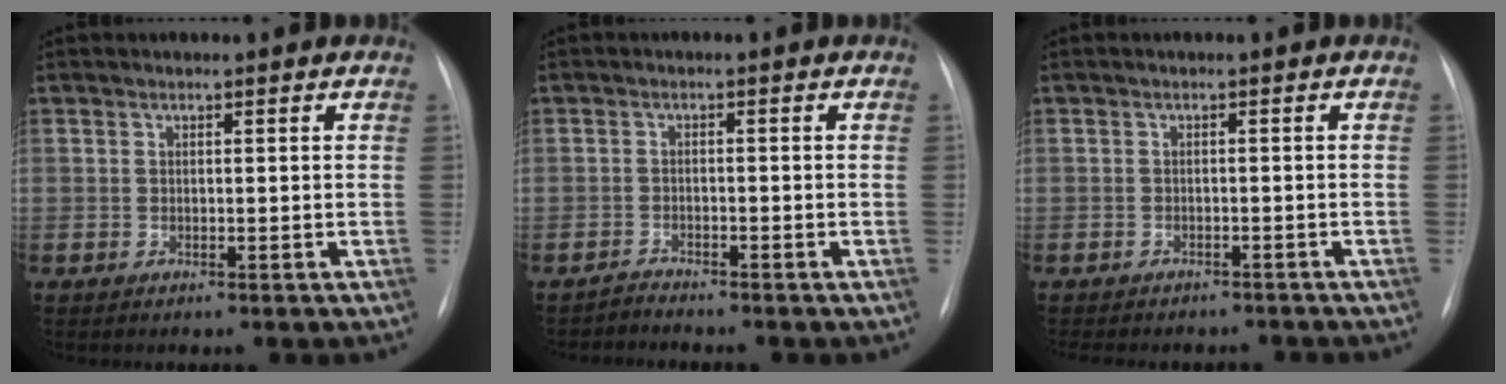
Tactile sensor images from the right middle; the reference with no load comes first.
{"total": 1.7, "force": [-1.6, -0.1, -0.5], "torque": [0.011, -0.008, -0.029]}
{"total": 9.4, "force": [-8.2, 3.7, 2.8], "torque": [-0.050, 0.003, -0.097]}